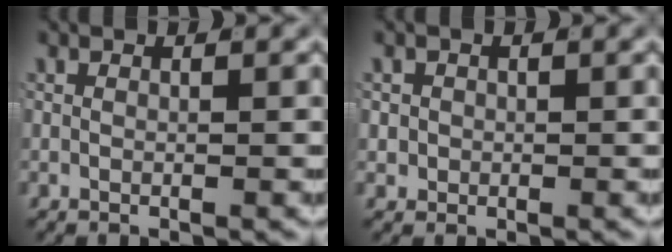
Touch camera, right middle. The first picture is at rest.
{"total": 1.8, "force": [0.2, 1.7, 0.5], "torque": [-0.015, -0.002, 0.003]}